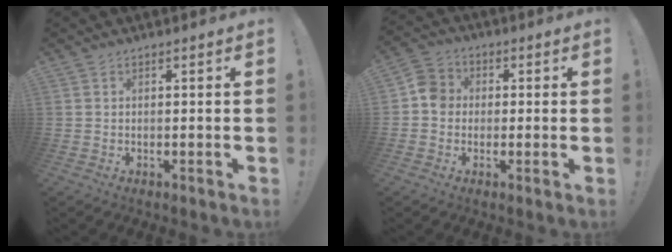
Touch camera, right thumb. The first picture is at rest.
{"total": 6.1, "force": [-0.7, 5.4, 2.8], "torque": [-0.037, 0.024, -0.010]}